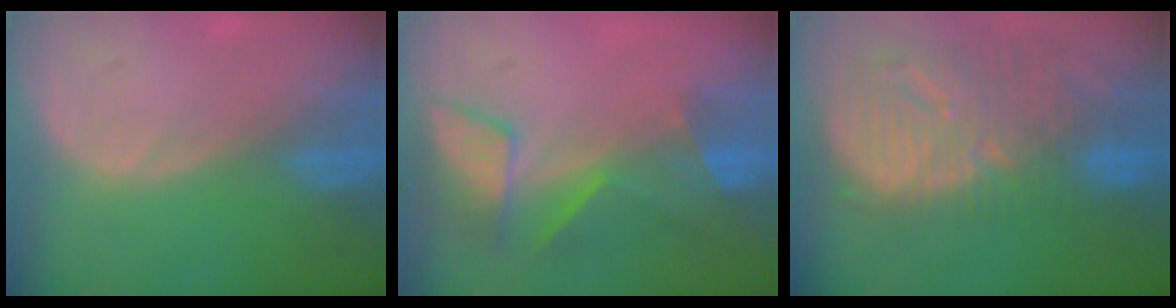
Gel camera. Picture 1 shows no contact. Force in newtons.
{"total": 7.7, "press": 6.8, "slide": 3.6}
{"total": 13.3, "press": 11.6, "slide": 6.6}